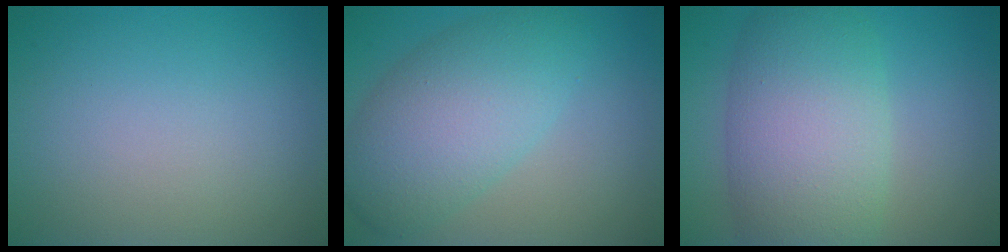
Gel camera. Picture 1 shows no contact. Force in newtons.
{"total": 7.2, "press": 7.2, "slide": 0.2}
{"total": 9.0, "press": 9.0, "slide": 0.4}